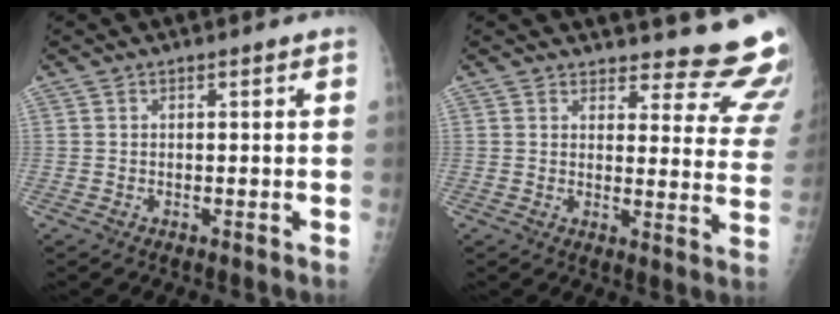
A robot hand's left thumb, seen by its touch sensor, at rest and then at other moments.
{"total": 15.3, "force": [14.8, 3.2, 1.9], "torque": [0.029, -0.152, 0.143]}